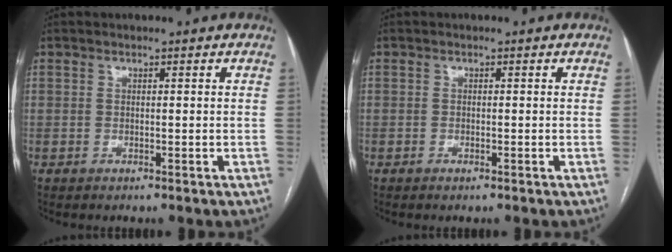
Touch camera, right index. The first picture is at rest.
{"total": 0.6, "force": [-0.5, 0.1, 0.4], "torque": [-0.005, 0.000, -0.006]}